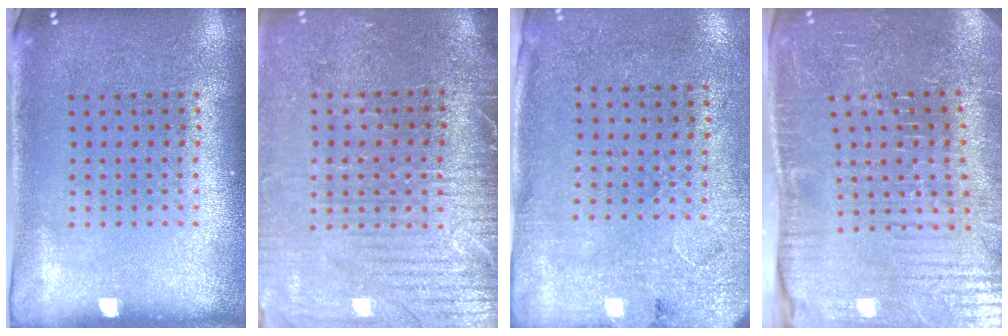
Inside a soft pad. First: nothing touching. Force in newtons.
{"total": 3.6, "press": 3.3, "slide": 1.5}
{"total": 2.7, "press": 2.2, "slide": 1.6}
{"total": 4.4, "press": 4.4, "slide": 0.5}